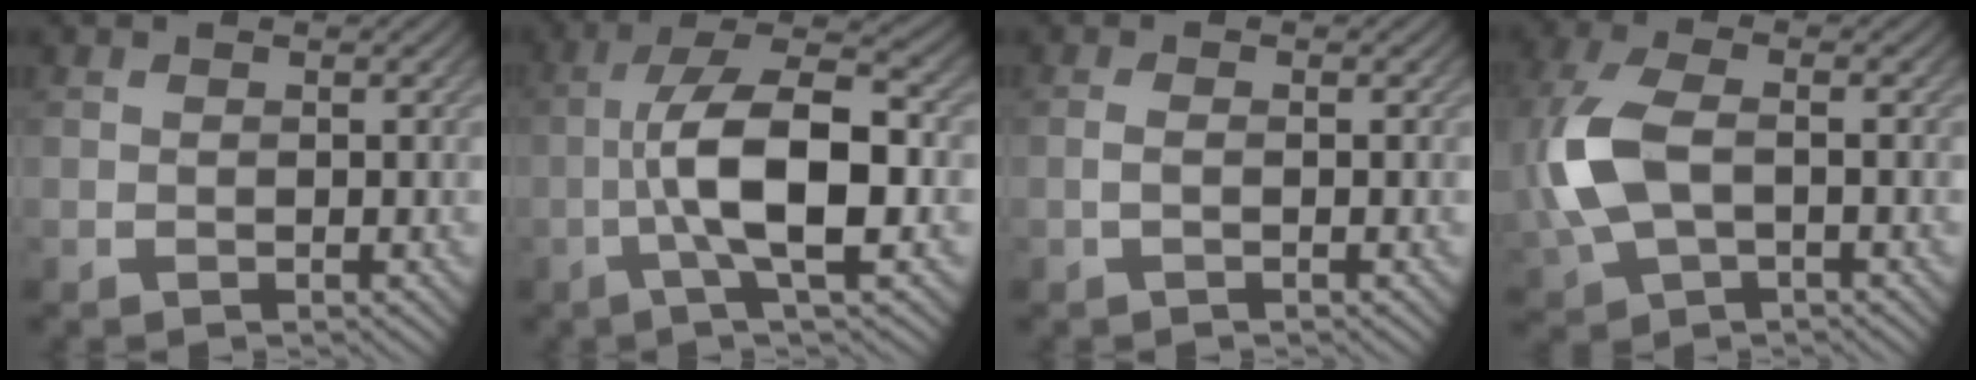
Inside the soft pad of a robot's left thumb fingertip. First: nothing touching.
{"total": 10.9, "force": [-1.8, 3.3, 10.3], "torque": [-0.185, 0.015, -0.039]}
{"total": 1.1, "force": [-0.3, 0.2, 1.1], "torque": [-0.025, 0.002, -0.009]}
{"total": 9.2, "force": [-0.5, 4.9, 7.7], "torque": [-0.206, -0.001, -0.012]}